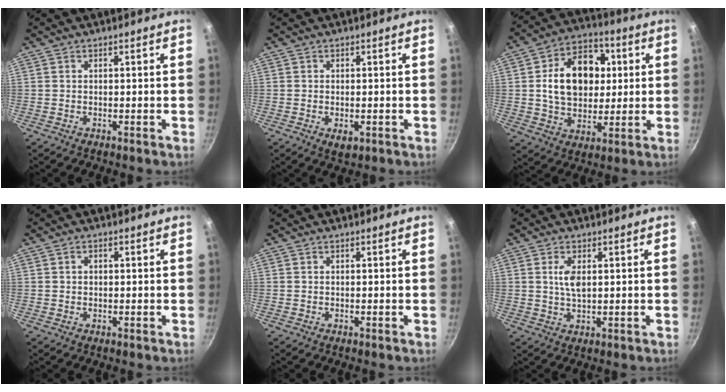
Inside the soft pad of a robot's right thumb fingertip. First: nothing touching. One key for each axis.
{"total": 2.8, "fx": -0.8, "fy": 1.6, "fz": 2.2, "tx": -0.035, "ty": -0.007, "tz": -0.011}
{"total": 17.0, "fx": 2.6, "fy": 12.4, "fz": 11.4, "tx": -0.141, "ty": 0.014, "tz": 0.035}
{"total": 1.1, "fx": 0.1, "fy": 0.9, "fz": 0.6, "tx": -0.008, "ty": 0.004, "tz": 0.001}
{"total": 0.0}
{"total": 4.0, "fx": 1.0, "fy": 1.9, "fz": 3.4, "tx": -0.062, "ty": -0.005, "tz": 0.020}